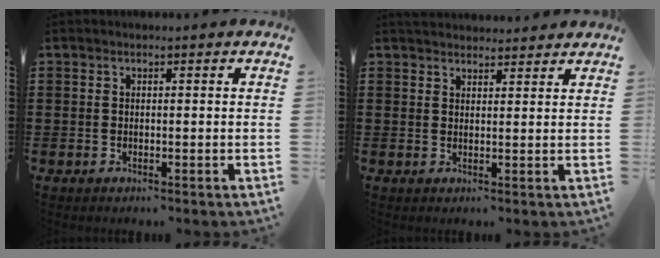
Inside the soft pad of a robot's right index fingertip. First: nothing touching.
{"total": 2.0, "force": [2.0, 0.1, -0.3], "torque": [0.002, 0.001, 0.040]}